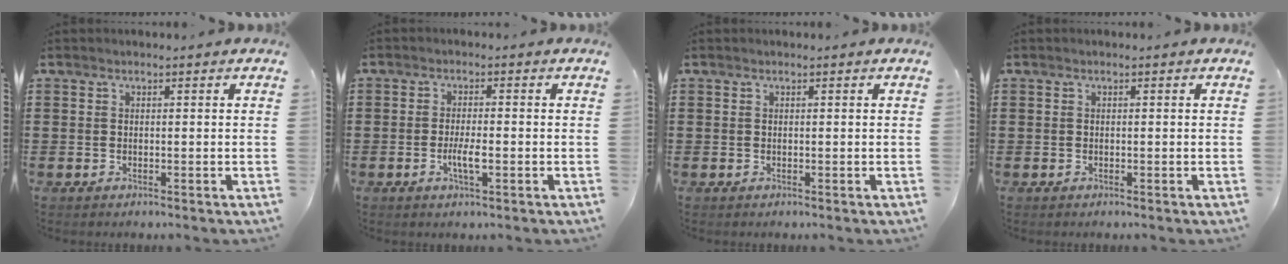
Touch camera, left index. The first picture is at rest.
{"total": 3.4, "force": [-1.0, 0.7, 3.1], "torque": [-0.061, -0.001, -0.019]}
{"total": 0.0}
{"total": 0.0}